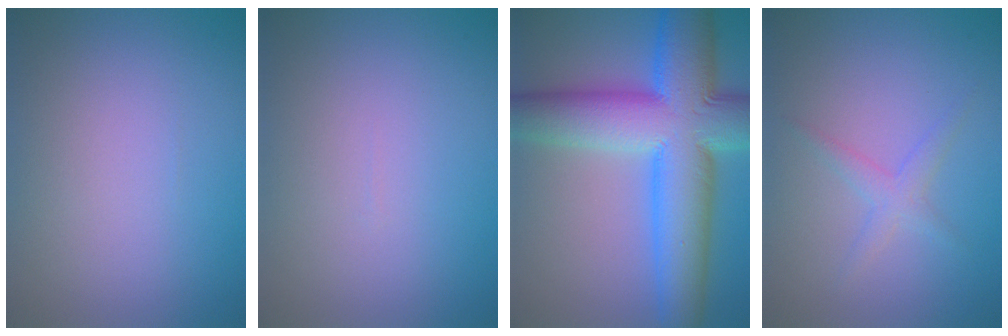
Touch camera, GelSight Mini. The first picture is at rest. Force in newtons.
{"total": 0.0}
{"total": 13.8, "press": 13.8, "slide": 0.5}
{"total": 1.8, "press": 1.8, "slide": 0.1}